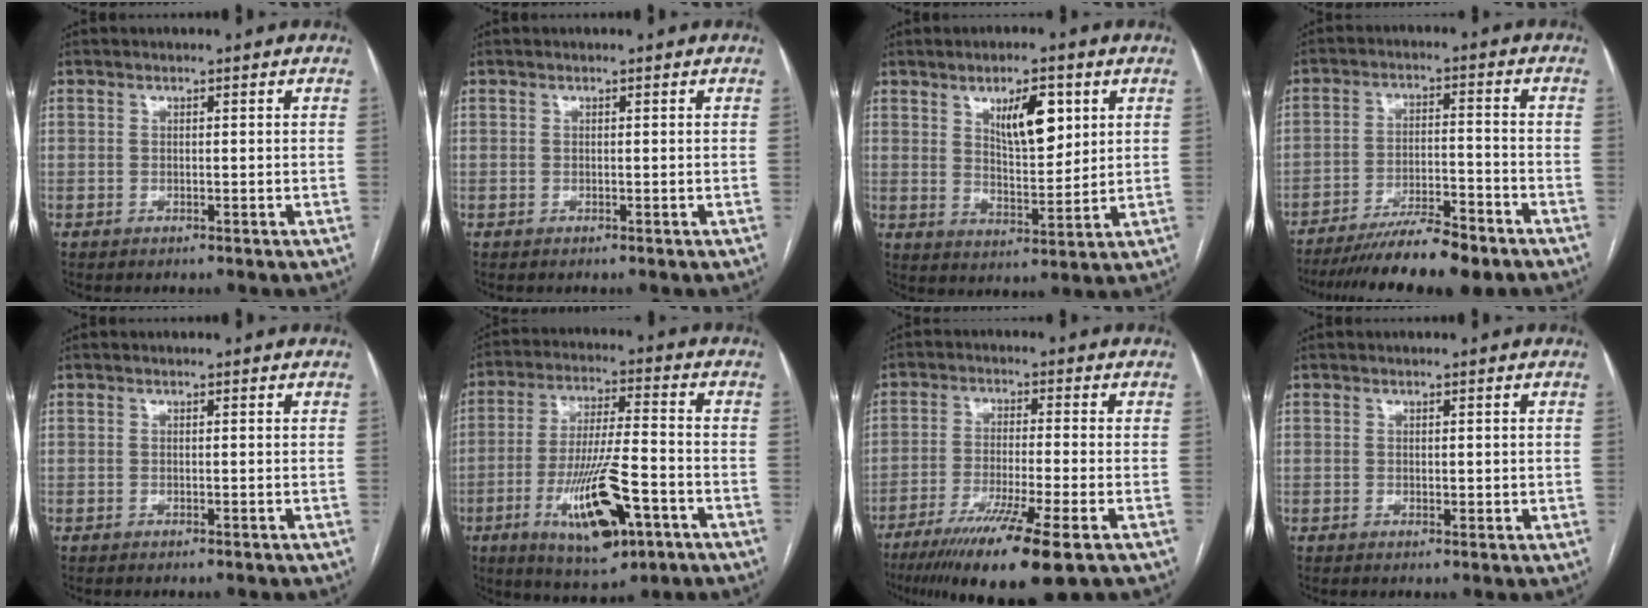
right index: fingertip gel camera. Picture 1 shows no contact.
{"total": 0.0}
{"total": 8.5, "force": [3.7, 2.9, 7.1], "torque": [-0.117, 0.000, 0.066]}
{"total": 11.8, "force": [-9.7, 1.3, 6.6], "torque": [-0.098, -0.013, -0.157]}
{"total": 0.0}
{"total": 14.8, "force": [-5.9, 3.3, 13.1], "torque": [-0.245, -0.013, -0.093]}
{"total": 12.5, "force": [-7.5, -0.4, 10.0], "torque": [-0.176, -0.034, -0.126]}
{"total": 1.3, "force": [0.2, 0.8, 1.0], "torque": [-0.011, -0.003, 0.003]}